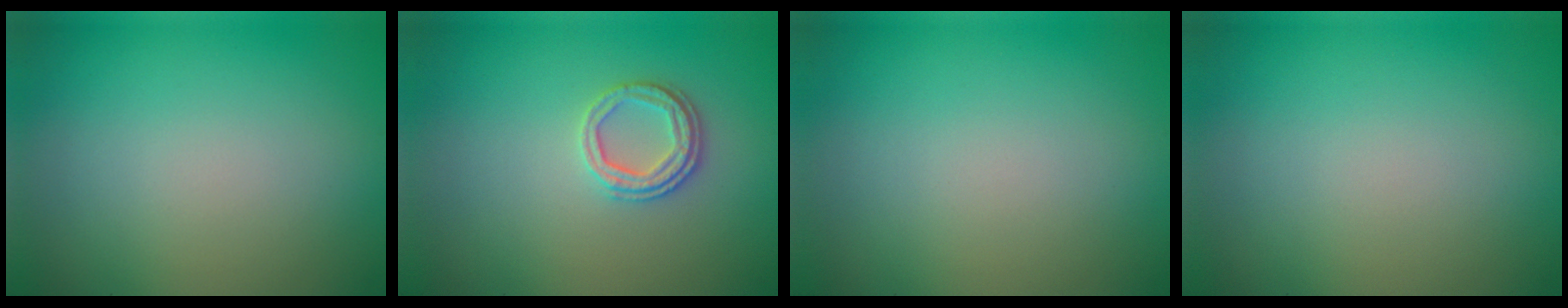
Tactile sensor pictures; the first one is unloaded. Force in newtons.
{"total": 2.5, "press": 2.3, "slide": 0.9}
{"total": 0.0}
{"total": 0.0}